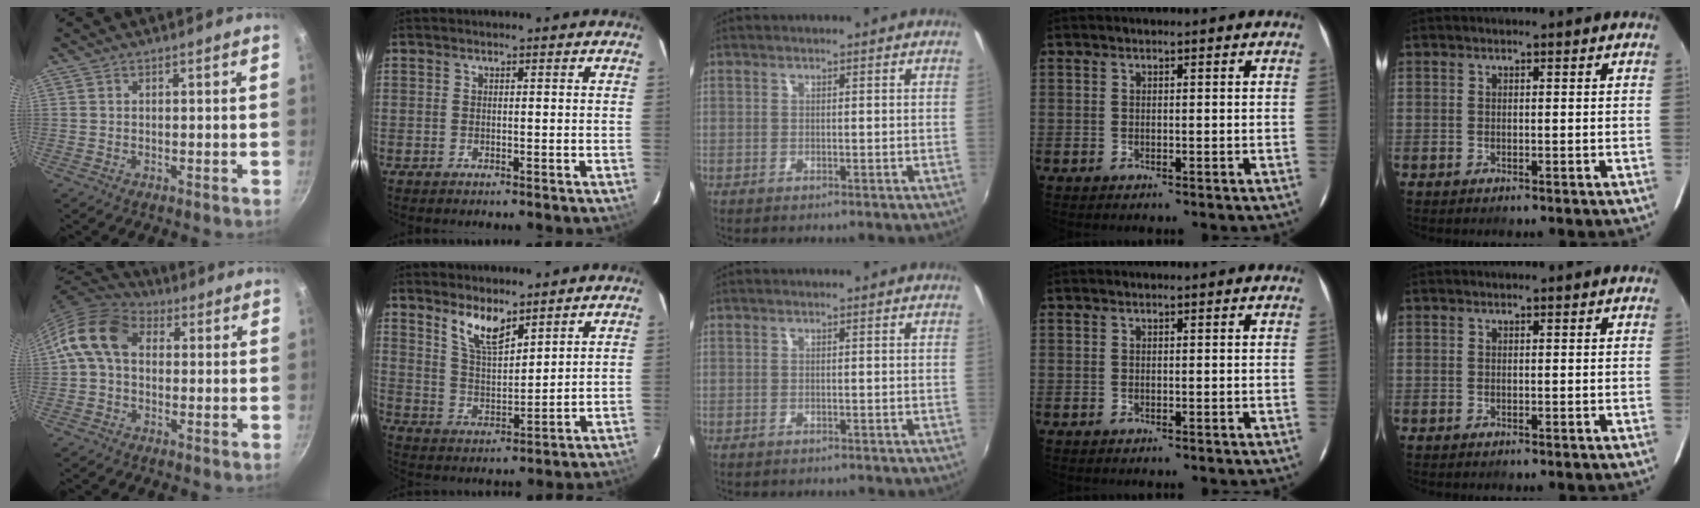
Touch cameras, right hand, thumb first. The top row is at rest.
{"thumb": {"total": 11.2, "force": [1.7, 8.2, 7.4], "torque": [-0.115, 0.024, 0.009]}, "index": {"total": 7.9, "force": [5.7, 2.5, 4.9], "torque": [-0.089, -0.002, 0.115]}, "middle": {"total": 1.7, "force": [-1.5, 0.5, 0.4], "torque": [-0.013, -0.009, -0.021]}}